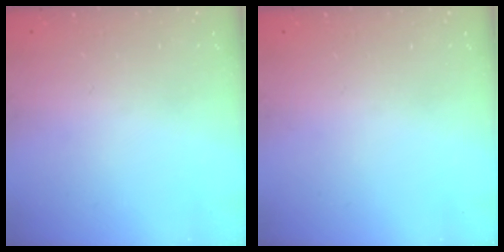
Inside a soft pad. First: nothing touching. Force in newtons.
{"total": 0.0}